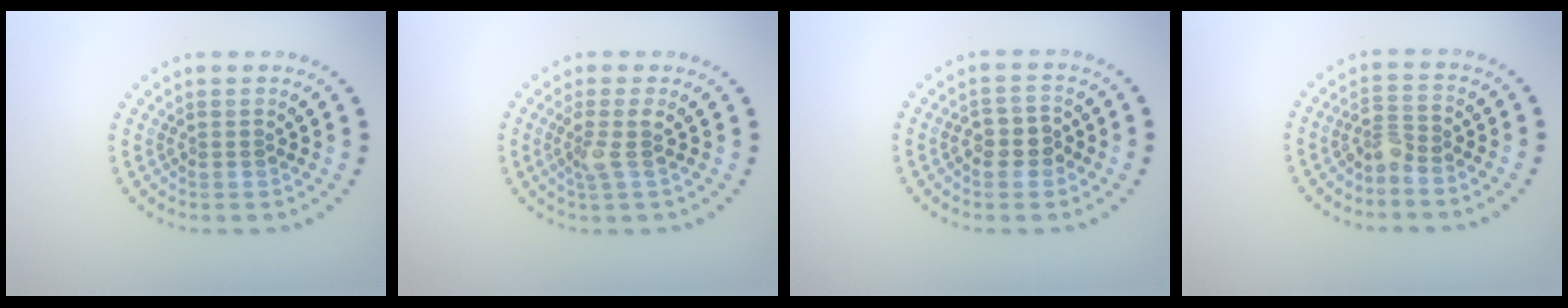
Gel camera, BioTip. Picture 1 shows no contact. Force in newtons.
{"total": 1.9, "press": 1.5, "slide": 1.1}
{"total": 2.4, "press": 2.2, "slide": 0.9}
{"total": 2.0, "press": 1.5, "slide": 1.3}